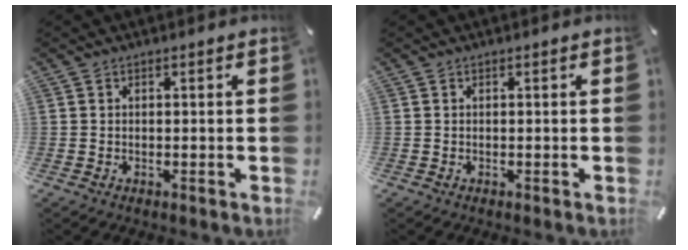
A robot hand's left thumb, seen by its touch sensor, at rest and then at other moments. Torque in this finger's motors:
{"motor_torque": [0.00, 0.01, 0.00, 0.00, 0.00]}